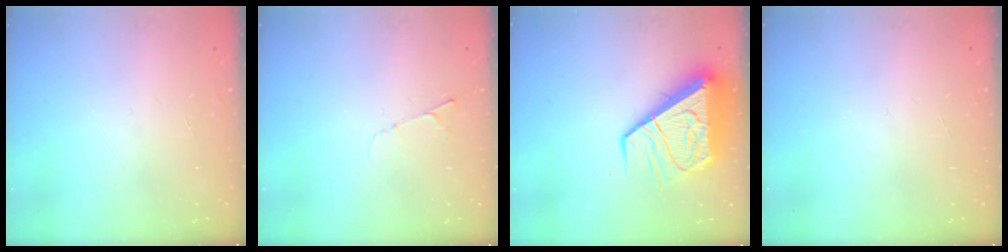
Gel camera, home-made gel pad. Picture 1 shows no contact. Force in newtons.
{"total": 3.1, "press": 3.1, "slide": 0.4}
{"total": 12.1, "press": 12.0, "slide": 1.2}
{"total": 0.0}